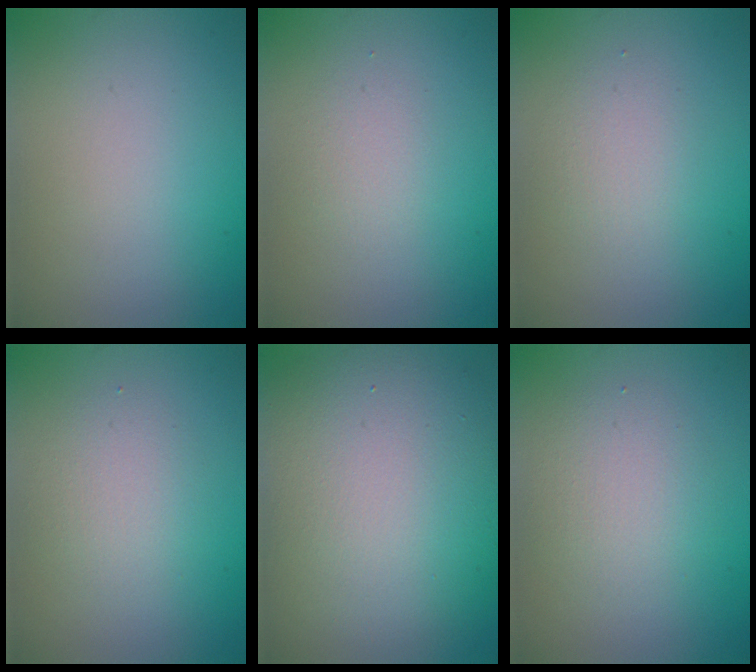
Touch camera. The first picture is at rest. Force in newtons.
{"total": 1.4, "press": 1.3, "slide": 0.1}
{"total": 1.7, "press": 1.7, "slide": 0.2}
{"total": 2.3, "press": 2.3, "slide": 0.2}
{"total": 13.3, "press": 13.3, "slide": 0.8}
{"total": 3.0, "press": 3.0, "slide": 0.2}